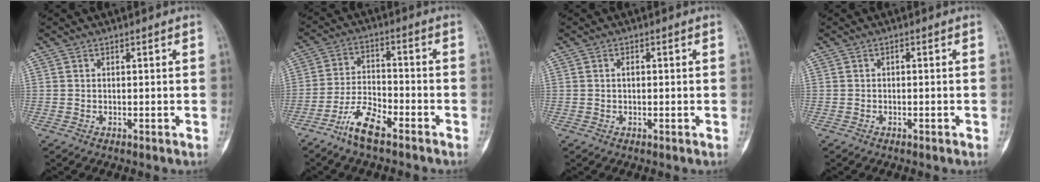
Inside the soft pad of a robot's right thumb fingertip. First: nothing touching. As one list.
[{"total": 8.1, "force": [-5.6, 2.7, 5.2], "torque": [-0.105, 0.030, -0.111]}, {"total": 1.1, "force": [0.0, 0.6, 0.9], "torque": [-0.015, 0.003, -0.001]}, {"total": 0.8, "force": [-0.4, 0.3, 0.7], "torque": [-0.010, 0.004, -0.007]}]